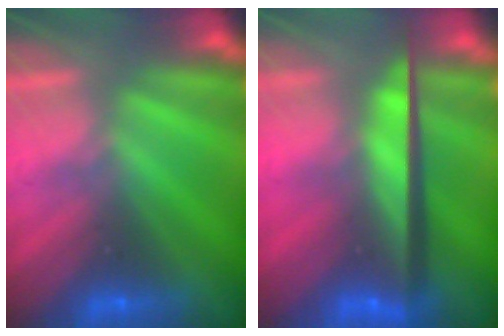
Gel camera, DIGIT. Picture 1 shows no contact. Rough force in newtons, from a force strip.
{"total": 11.6}